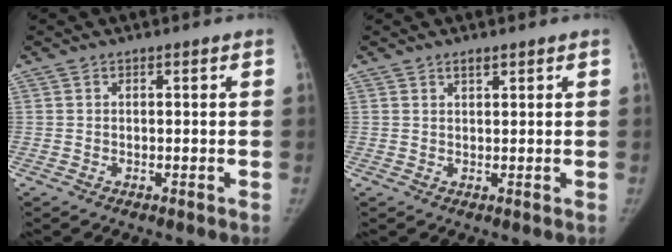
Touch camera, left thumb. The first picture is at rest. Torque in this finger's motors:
{"motor_torque": [0.05, 0.01, 0.03, -0.20, 0.04]}